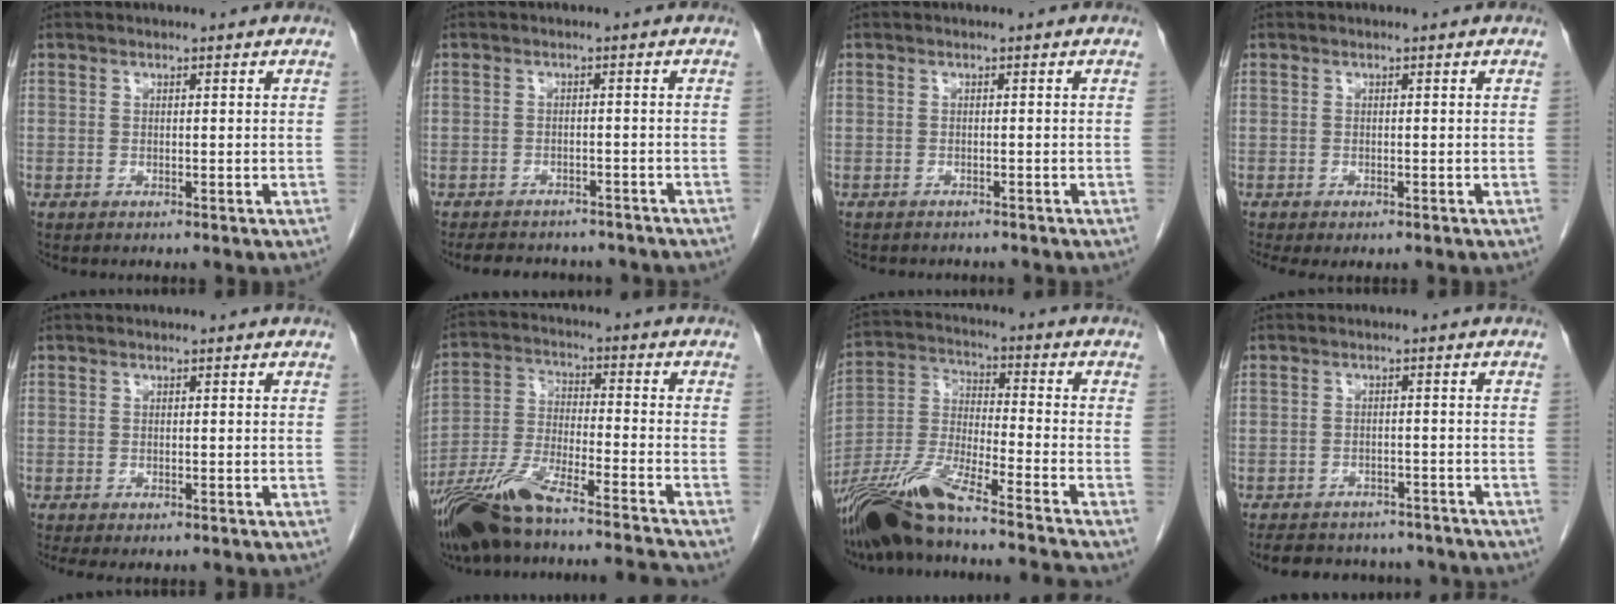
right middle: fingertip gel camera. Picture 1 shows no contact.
{"total": 12.1, "force": [-10.6, 4.2, 4.1], "torque": [-0.079, 0.002, -0.123]}
{"total": 5.4, "force": [-4.8, 1.5, 1.8], "torque": [-0.026, -0.004, -0.060]}
{"total": 3.8, "force": [-2.9, 1.3, 2.0], "torque": [-0.027, -0.013, -0.040]}
{"total": 3.2, "force": [-2.5, 1.1, 1.6], "torque": [-0.023, -0.011, -0.033]}
{"total": 19.0, "force": [-16.5, -0.2, 9.4], "torque": [-0.194, -0.019, -0.289]}
{"total": 19.3, "force": [-16.2, -0.5, 10.3], "torque": [-0.234, -0.024, -0.300]}
{"total": 14.7, "force": [-13.0, 5.1, 4.5], "torque": [-0.092, 0.003, -0.155]}